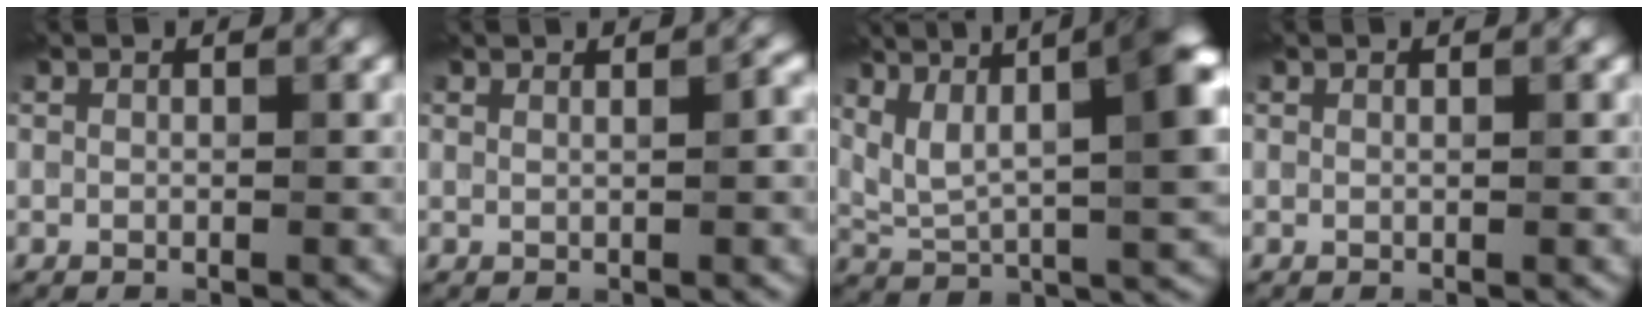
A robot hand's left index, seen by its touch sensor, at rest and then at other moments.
{"total": 1.1, "force": [0.7, 0.2, 0.8], "torque": [-0.011, 0.001, 0.010]}
{"total": 11.1, "force": [4.6, 3.7, 9.4], "torque": [-0.145, 0.016, 0.083]}
{"total": 0.0}